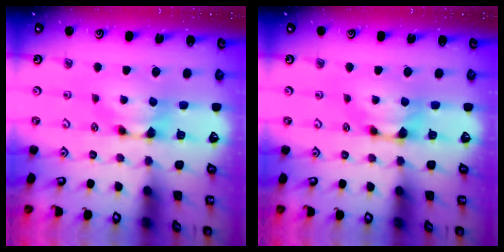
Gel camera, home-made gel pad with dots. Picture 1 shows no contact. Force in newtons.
{"total": 0.6, "press": 0.4, "slide": 0.5}